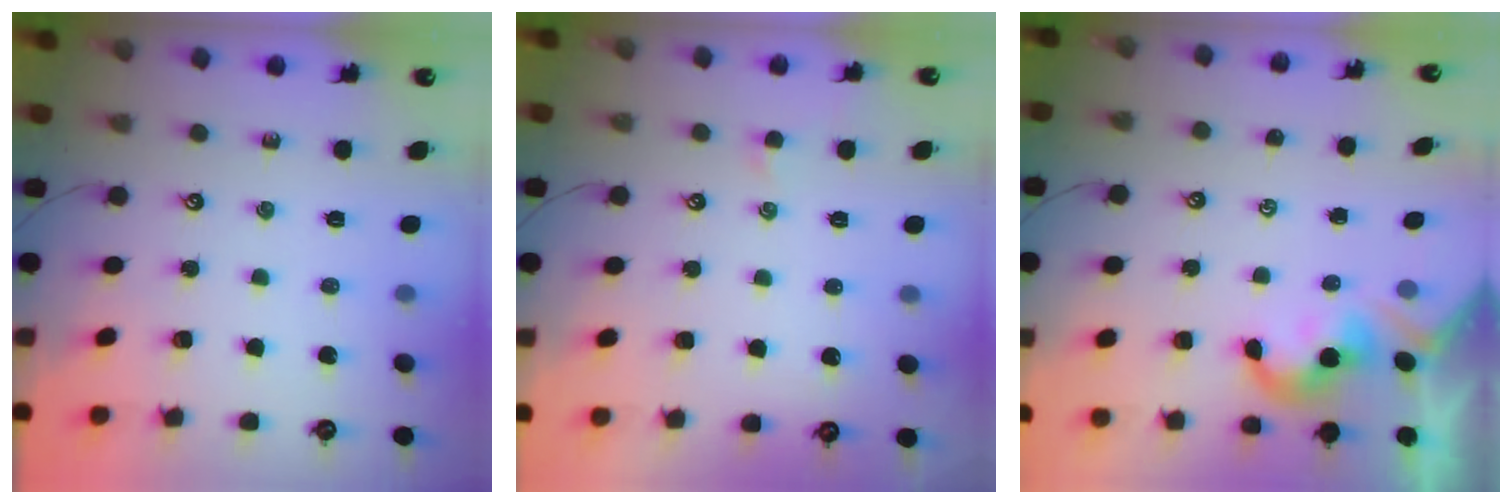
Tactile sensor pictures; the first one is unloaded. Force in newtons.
{"total": 0.0}
{"total": 2.0, "press": 1.9, "slide": 0.5}